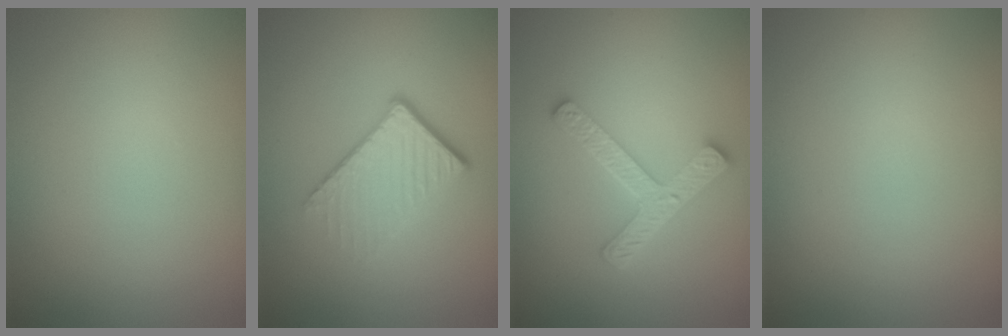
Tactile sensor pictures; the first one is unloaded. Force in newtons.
{"total": 3.9, "press": 2.7, "slide": 2.9}
{"total": 4.5, "press": 3.3, "slide": 3.0}
{"total": 0.0}